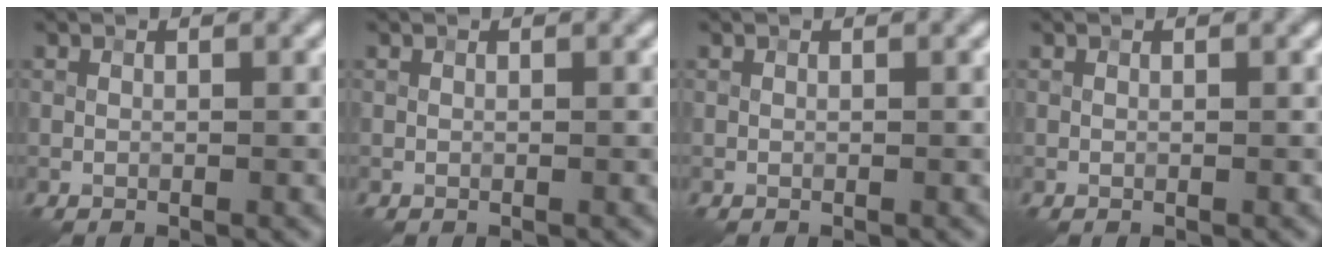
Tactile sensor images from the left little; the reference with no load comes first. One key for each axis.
{"total": 0.0}
{"total": 0.0}
{"total": 0.0}